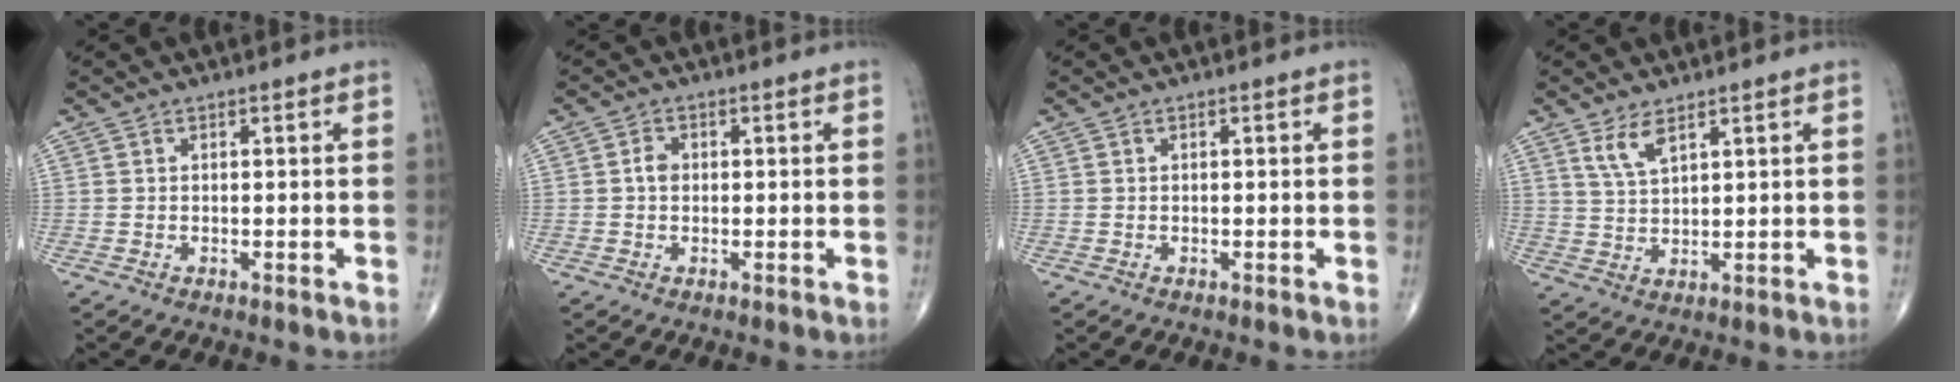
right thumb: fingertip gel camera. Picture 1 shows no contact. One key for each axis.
{"total": 2.1, "fx": 0.0, "fy": 1.6, "fz": 1.3, "tx": -0.017, "ty": 0.006, "tz": -0.003}
{"total": 0.0}
{"total": 4.4, "fx": 2.8, "fy": 1.5, "fz": 3.1, "tx": -0.060, "ty": -0.017, "tz": 0.061}